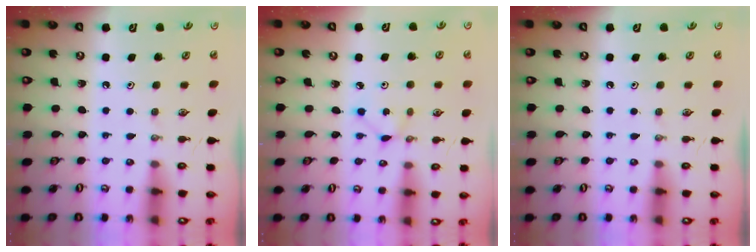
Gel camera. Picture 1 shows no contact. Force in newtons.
{"total": 1.7, "press": 1.6, "slide": 0.2}
{"total": 0.0}